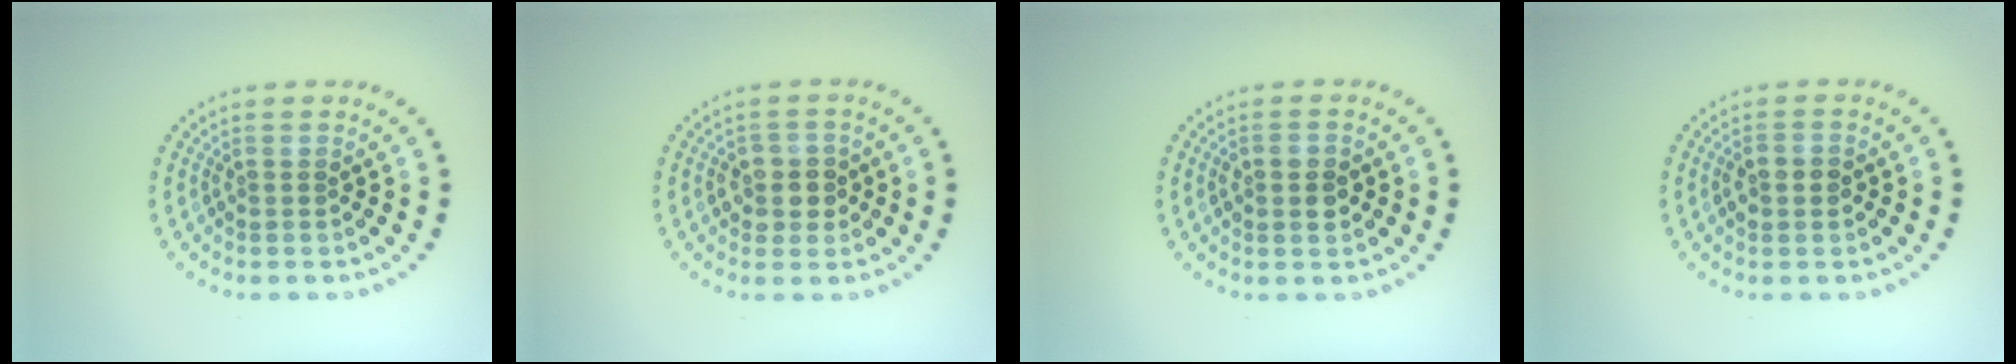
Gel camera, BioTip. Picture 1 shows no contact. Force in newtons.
{"total": 2.6, "press": 2.4, "slide": 1.0}
{"total": 2.8, "press": 2.8, "slide": 0.1}
{"total": 2.3, "press": 2.3, "slide": 0.2}